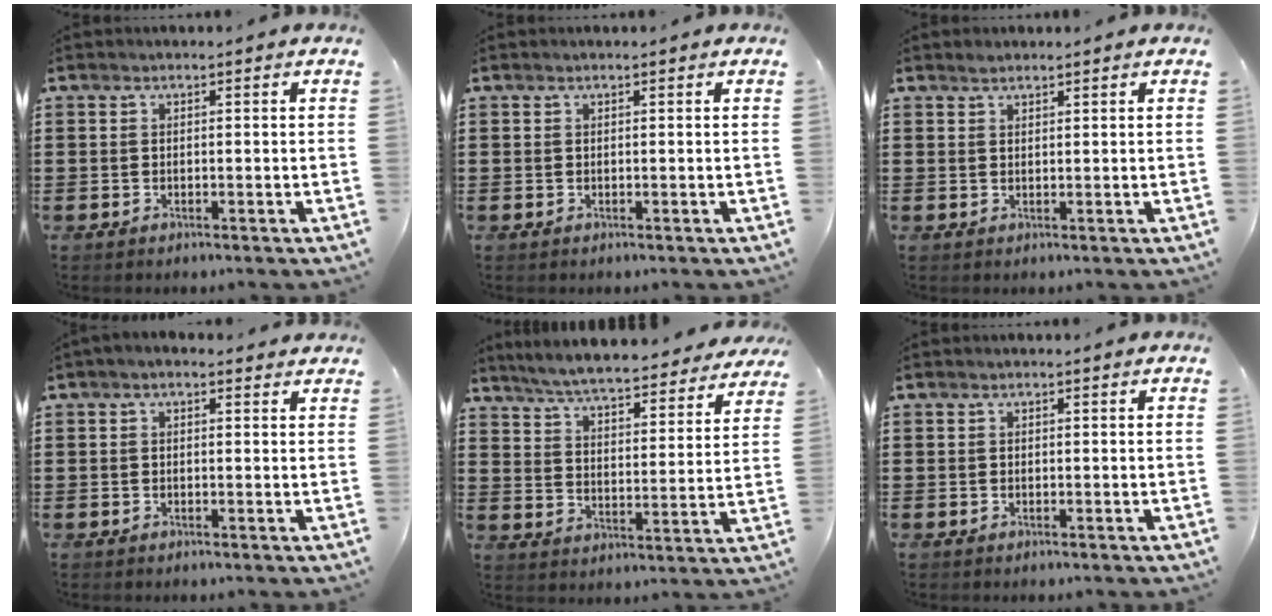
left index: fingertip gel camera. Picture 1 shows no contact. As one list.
[{"total": 0.0}, {"total": 1.1, "force": [1.0, 0.2, 0.1], "torque": [-0.004, 0.000, 0.021]}, {"total": 1.1, "force": [0.3, 0.7, 0.8], "torque": [-0.017, 0.005, 0.005]}, {"total": 6.0, "force": [5.9, -0.4, 1.4], "torque": [-0.055, -0.041, 0.100]}, {"total": 0.0}]